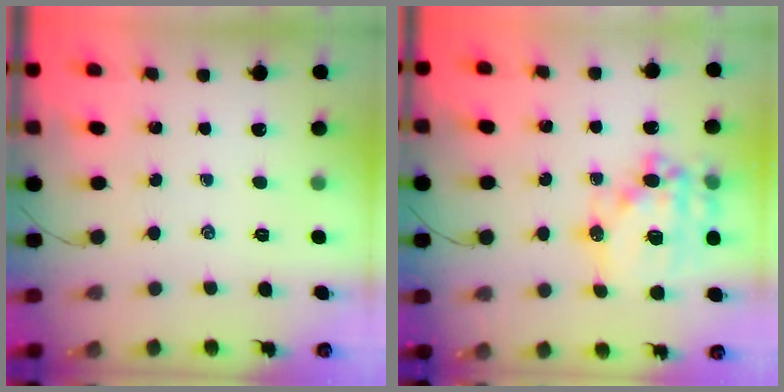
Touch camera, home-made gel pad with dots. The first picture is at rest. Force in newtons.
{"total": 19.8, "press": 19.4, "slide": 4.0}